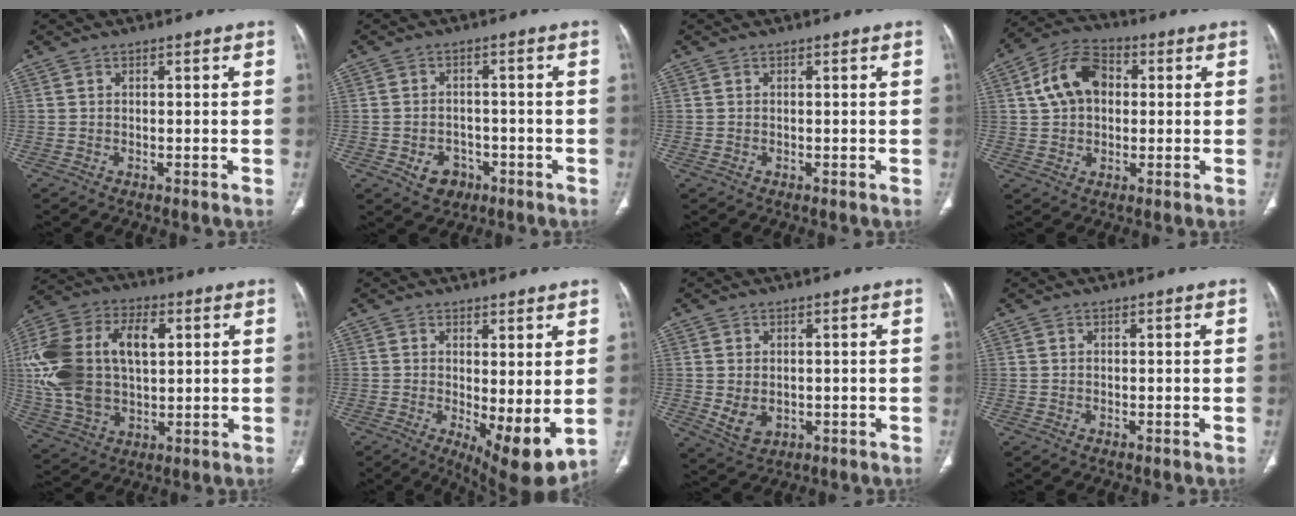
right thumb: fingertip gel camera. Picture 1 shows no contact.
{"total": 5.2, "force": [-2.3, 4.2, 2.2], "torque": [-0.019, 0.018, -0.025]}
{"total": 0.5, "force": [-0.1, 0.4, 0.3], "torque": [-0.012, 0.006, 0.003]}
{"total": 11.0, "force": [2.0, 7.8, 7.5], "torque": [-0.123, 0.020, 0.028]}
{"total": 22.7, "force": [3.6, 13.9, 17.6], "torque": [-0.357, 0.009, 0.065]}
{"total": 9.2, "force": [-0.1, 3.2, 8.6], "torque": [-0.127, -0.023, 0.009]}
{"total": 4.9, "force": [-0.3, 3.7, 3.3], "torque": [-0.055, -0.007, 0.013]}
{"total": 0.0}